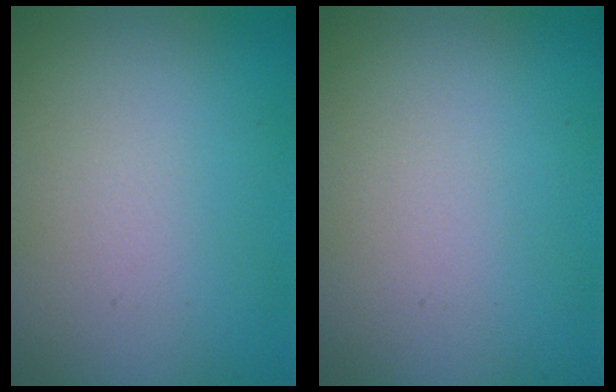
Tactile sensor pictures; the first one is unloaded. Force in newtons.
{"total": 0.0}